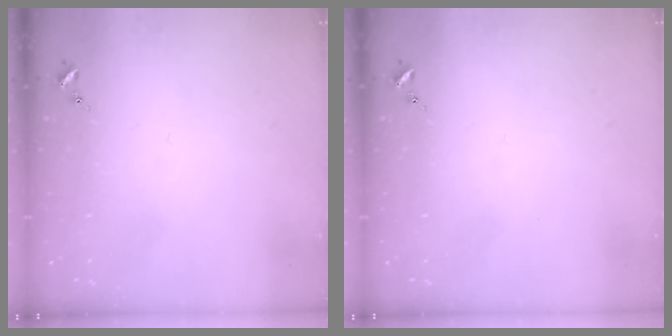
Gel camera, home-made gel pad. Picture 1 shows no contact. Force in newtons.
{"total": 0.0}